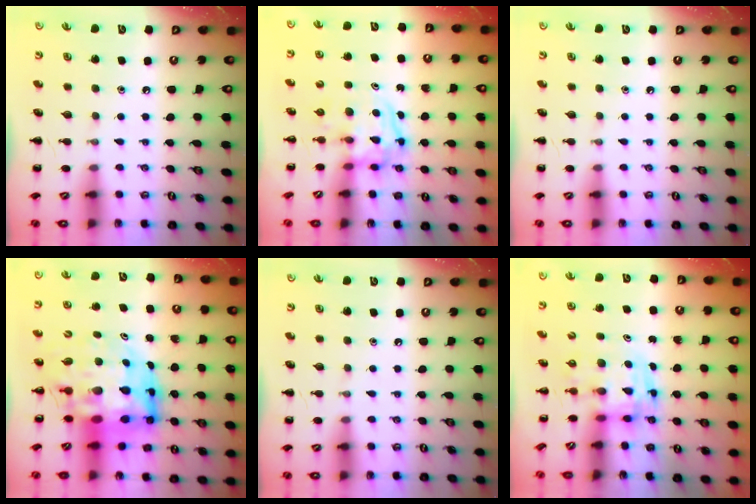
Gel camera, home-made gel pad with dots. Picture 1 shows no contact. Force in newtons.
{"total": 4.0, "press": 3.9, "slide": 0.6}
{"total": 0.0}
{"total": 14.3, "press": 13.7, "slide": 4.3}
{"total": 0.0}
{"total": 3.6, "press": 3.5, "slide": 0.6}